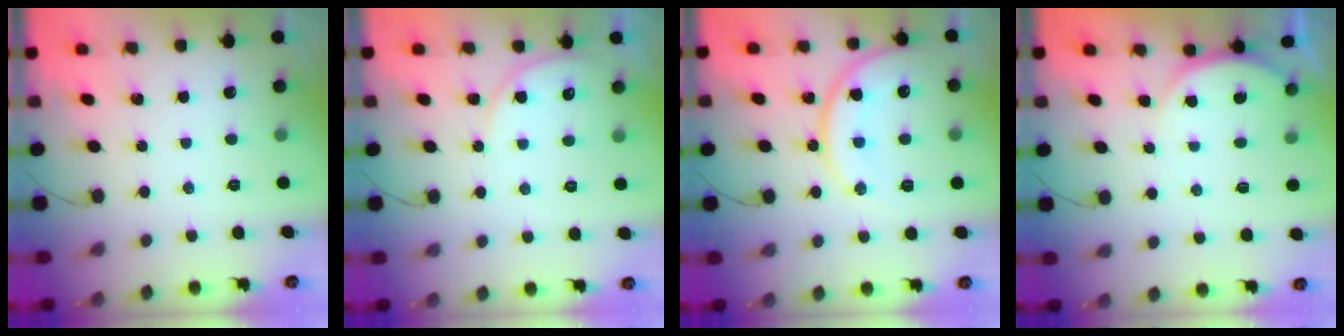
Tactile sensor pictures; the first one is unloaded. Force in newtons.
{"total": 5.8, "press": 5.8, "slide": 0.4}
{"total": 14.3, "press": 14.3, "slide": 1.1}
{"total": 4.2, "press": 4.2, "slide": 0.6}